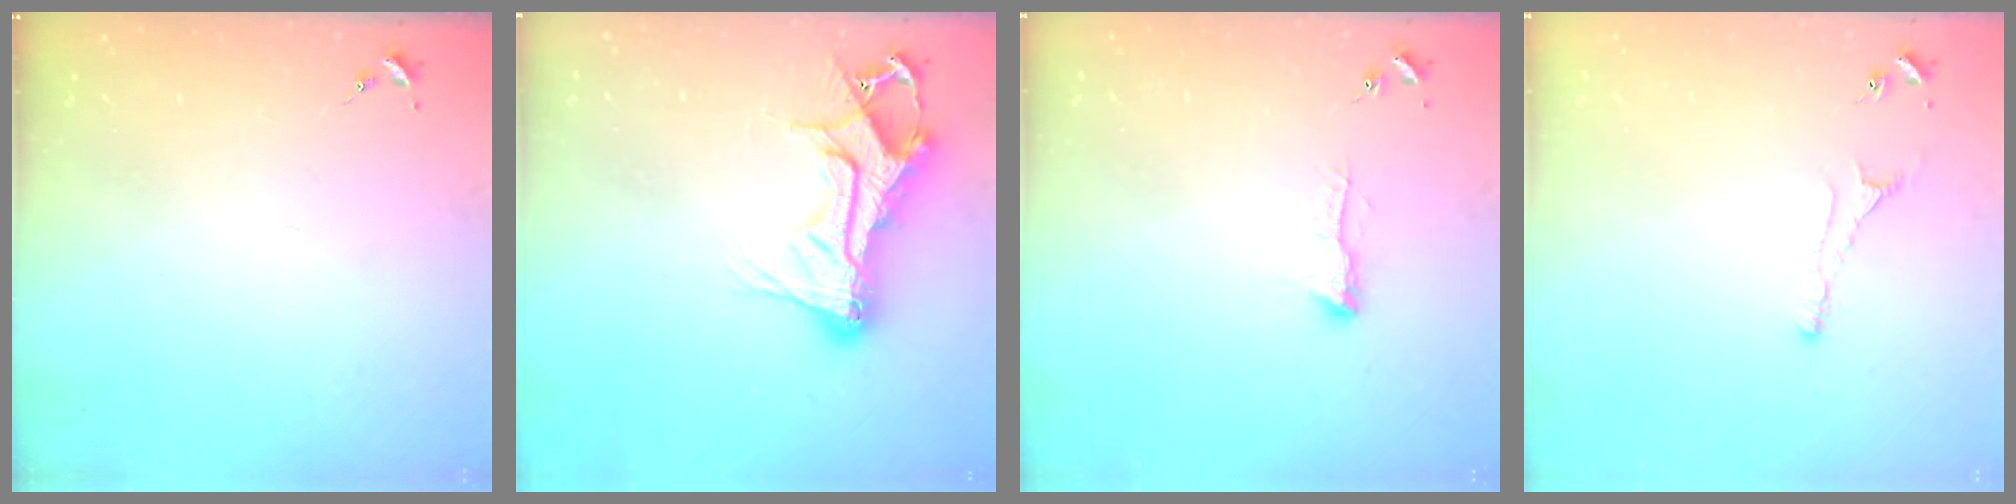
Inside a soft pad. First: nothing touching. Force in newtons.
{"total": 16.4, "press": 16.3, "slide": 1.3}
{"total": 6.8, "press": 6.8, "slide": 0.8}
{"total": 3.5, "press": 3.4, "slide": 0.6}